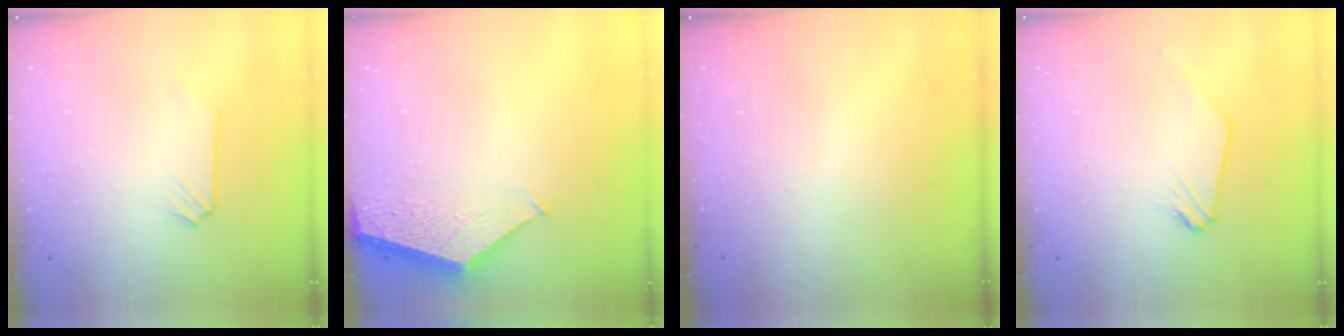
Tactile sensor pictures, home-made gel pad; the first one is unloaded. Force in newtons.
{"total": 1.4, "press": 1.4, "slide": 0.2}
{"total": 0.0}
{"total": 0.0}